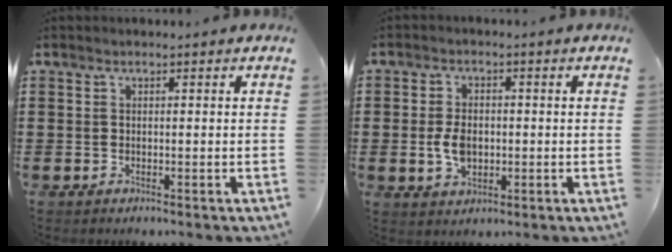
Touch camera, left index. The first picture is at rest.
{"total": 4.9, "force": [-0.4, 3.0, 3.9], "torque": [-0.087, 0.002, -0.009]}